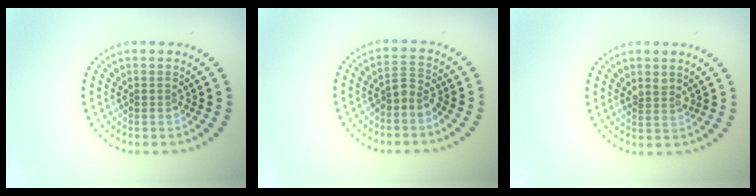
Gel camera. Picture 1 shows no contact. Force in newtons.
{"total": 1.9, "press": 1.5, "slide": 1.2}
{"total": 1.3, "press": 1.2, "slide": 0.6}